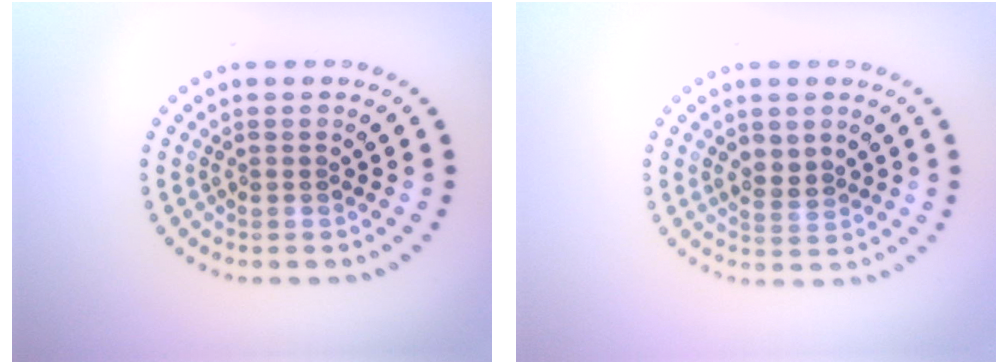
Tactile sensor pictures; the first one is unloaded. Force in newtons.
{"total": 1.9, "press": 1.8, "slide": 0.7}